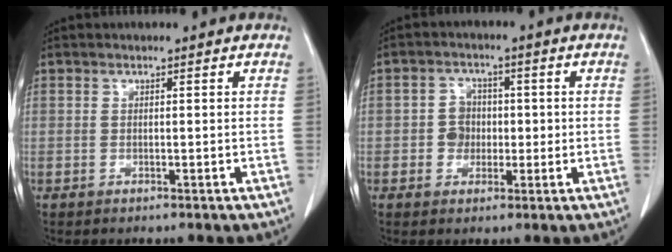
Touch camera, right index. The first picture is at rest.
{"total": 3.9, "force": [-0.3, 3.6, 1.4], "torque": [-0.021, 0.015, -0.004]}